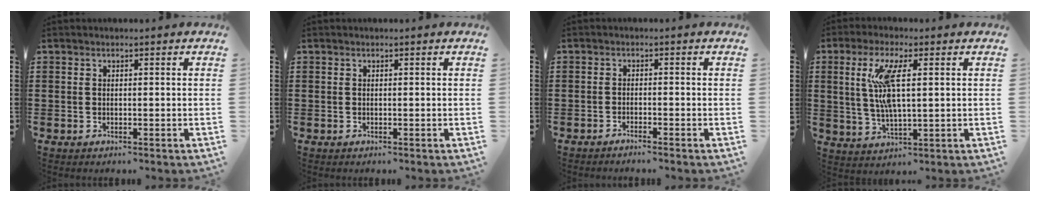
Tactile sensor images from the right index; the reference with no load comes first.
{"total": 0.0}
{"total": 1.3, "force": [-1.3, -0.1, 0.2], "torque": [-0.005, 0.002, -0.025]}
{"total": 8.2, "force": [1.9, 2.2, 7.6], "torque": [-0.174, -0.001, 0.023]}